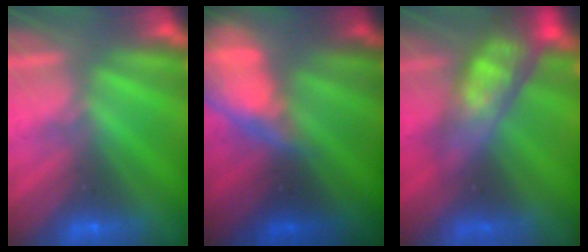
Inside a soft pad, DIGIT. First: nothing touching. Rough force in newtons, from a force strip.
{"total": 9.1}
{"total": 5.8}